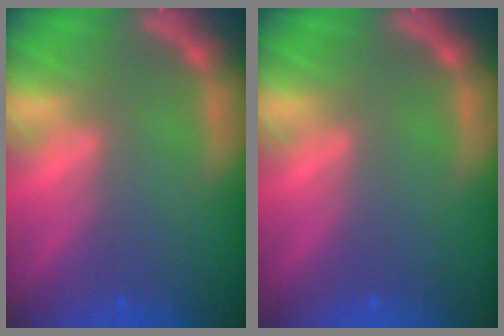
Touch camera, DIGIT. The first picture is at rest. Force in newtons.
{"total": 0.0}